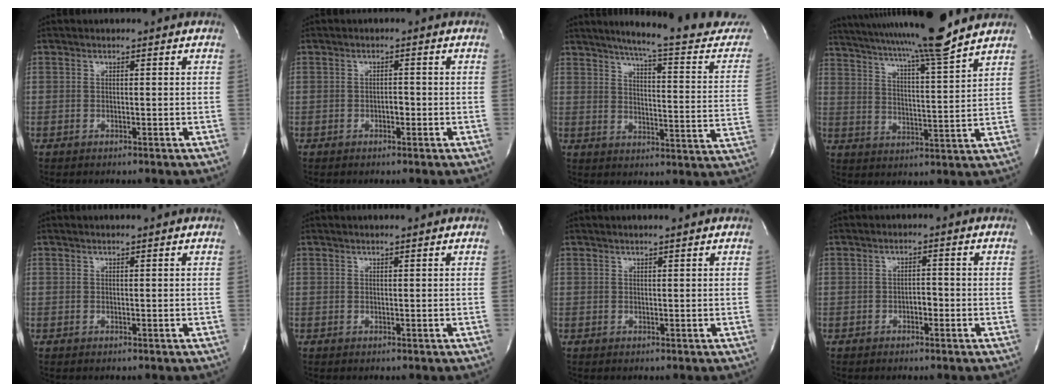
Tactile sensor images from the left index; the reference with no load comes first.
{"total": 1.0, "force": [-0.4, 0.5, 0.8], "torque": [-0.011, 0.003, -0.008]}
{"total": 22.6, "force": [20.2, 0.7, 10.1], "torque": [-0.142, -0.071, 0.246]}
{"total": 18.5, "force": [16.0, -1.1, 9.0], "torque": [-0.161, -0.014, 0.238]}
{"total": 1.2, "force": [1.1, -0.2, 0.6], "torque": [-0.009, 0.005, 0.019]}
{"total": 1.9, "force": [1.6, -0.2, 0.9], "torque": [-0.012, 0.008, 0.025]}
{"total": 3.0, "force": [2.6, -0.2, 1.4], "torque": [-0.021, 0.012, 0.035]}
{"total": 1.4, "force": [-0.6, 0.7, 1.0], "torque": [-0.014, 0.004, -0.011]}